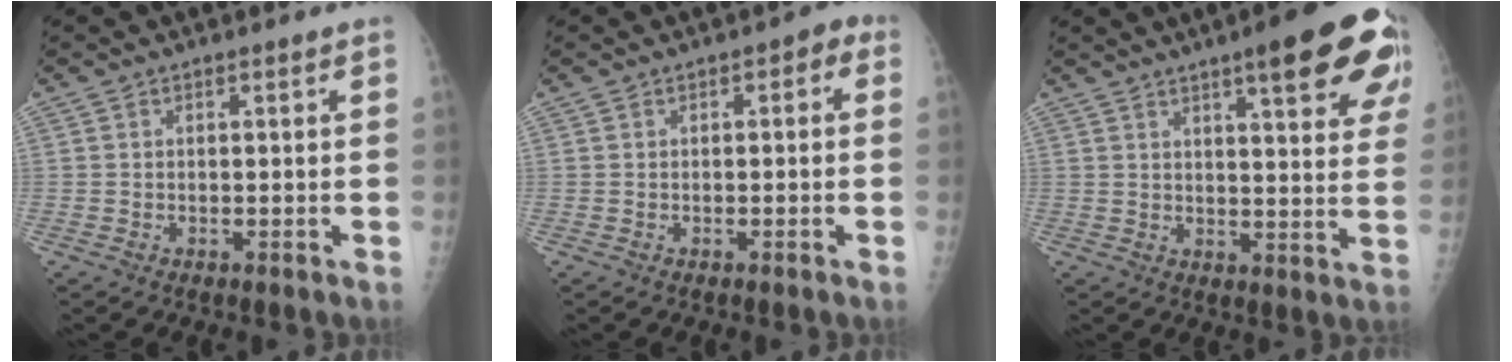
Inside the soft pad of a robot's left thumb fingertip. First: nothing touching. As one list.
[{"total": 2.3, "force": [0.2, 1.4, 1.8], "torque": [-0.012, 0.013, -0.007]}, {"total": 18.0, "force": [10.0, 3.9, 14.4], "torque": [-0.164, -0.031, 0.121]}]